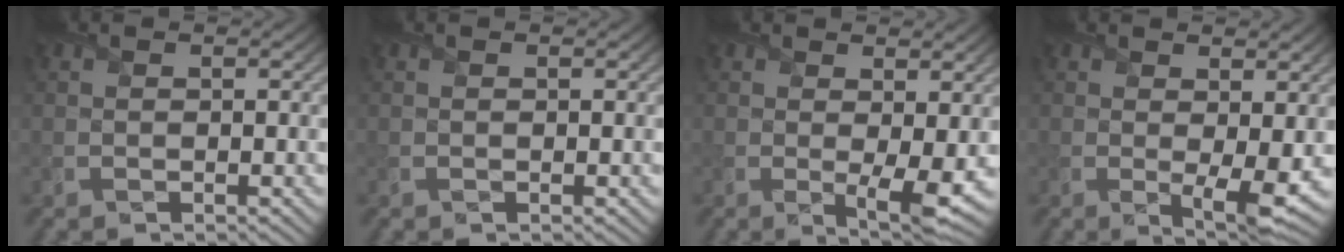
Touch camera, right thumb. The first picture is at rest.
{"total": 0.0}
{"total": 4.0, "force": [0.3, 1.0, 3.8], "torque": [-0.068, -0.014, 0.008]}
{"total": 4.0, "force": [0.3, 1.0, 3.8], "torque": [-0.068, -0.014, 0.009]}